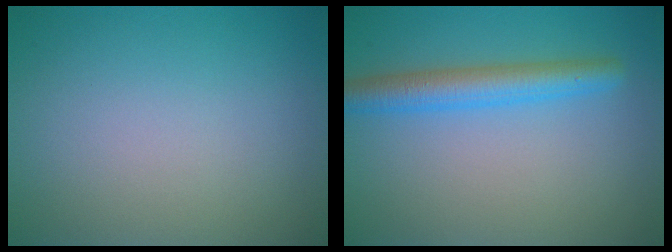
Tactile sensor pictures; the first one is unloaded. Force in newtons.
{"total": 3.8, "press": 3.8, "slide": 0.2}